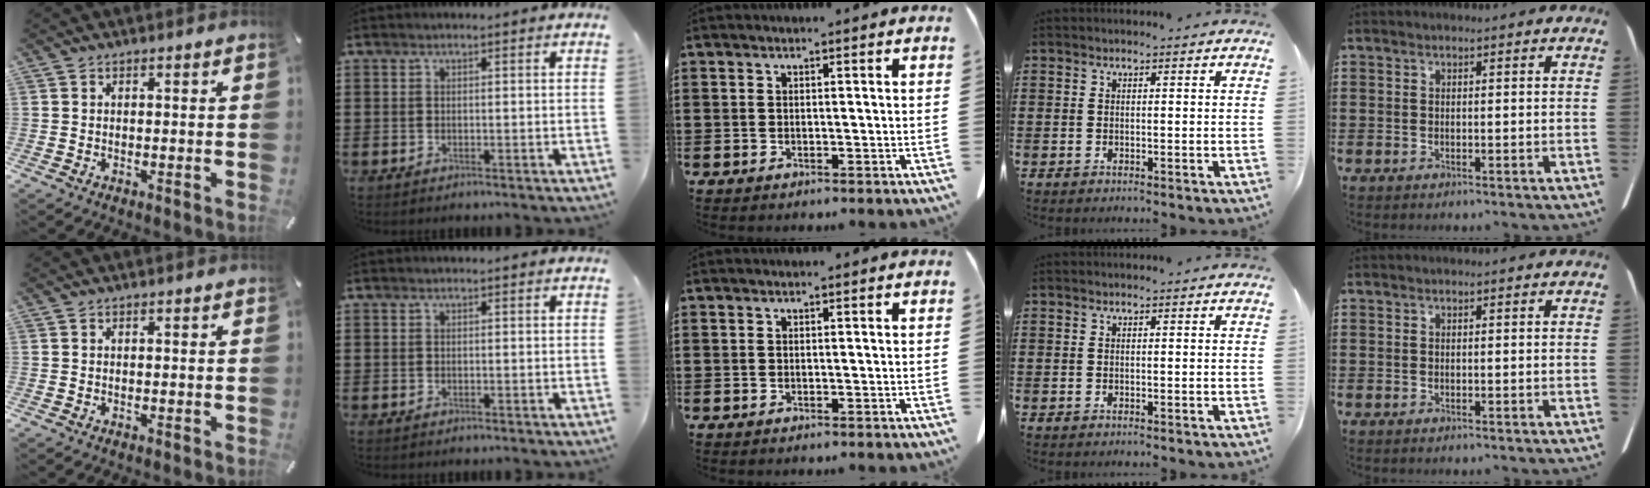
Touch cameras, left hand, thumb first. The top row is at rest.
{}